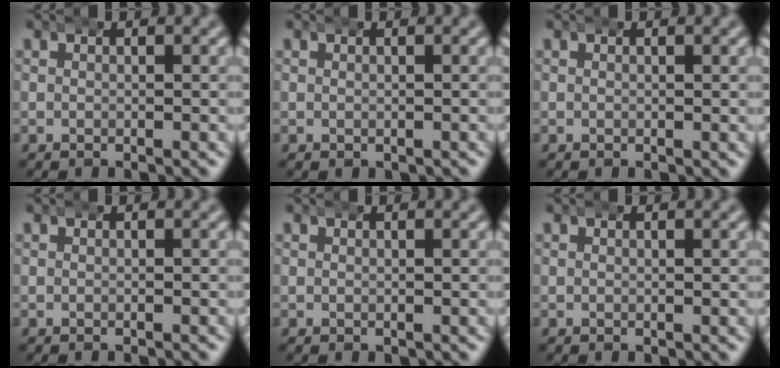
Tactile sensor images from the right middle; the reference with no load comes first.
{"total": 0.0}
{"total": 0.0}
{"total": 0.0}
{"total": 0.0}
{"total": 0.0}